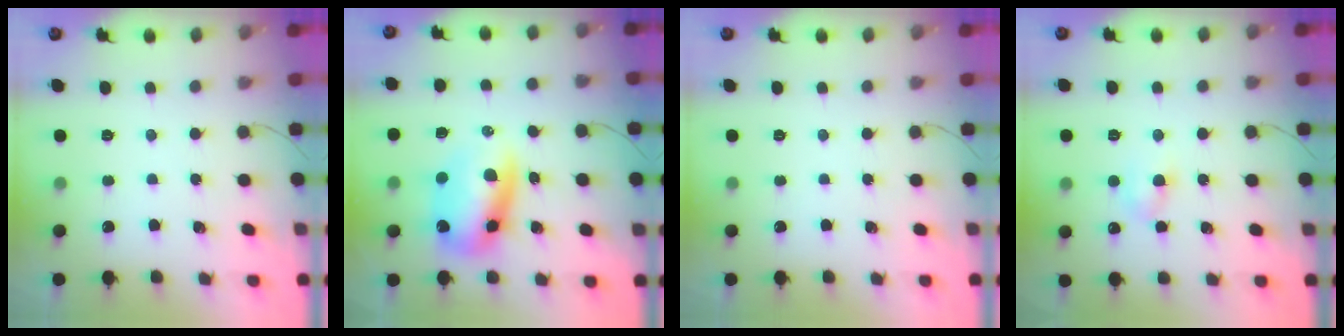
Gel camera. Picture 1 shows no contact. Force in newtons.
{"total": 10.1, "press": 9.8, "slide": 2.3}
{"total": 0.0}
{"total": 4.5, "press": 4.2, "slide": 1.5}